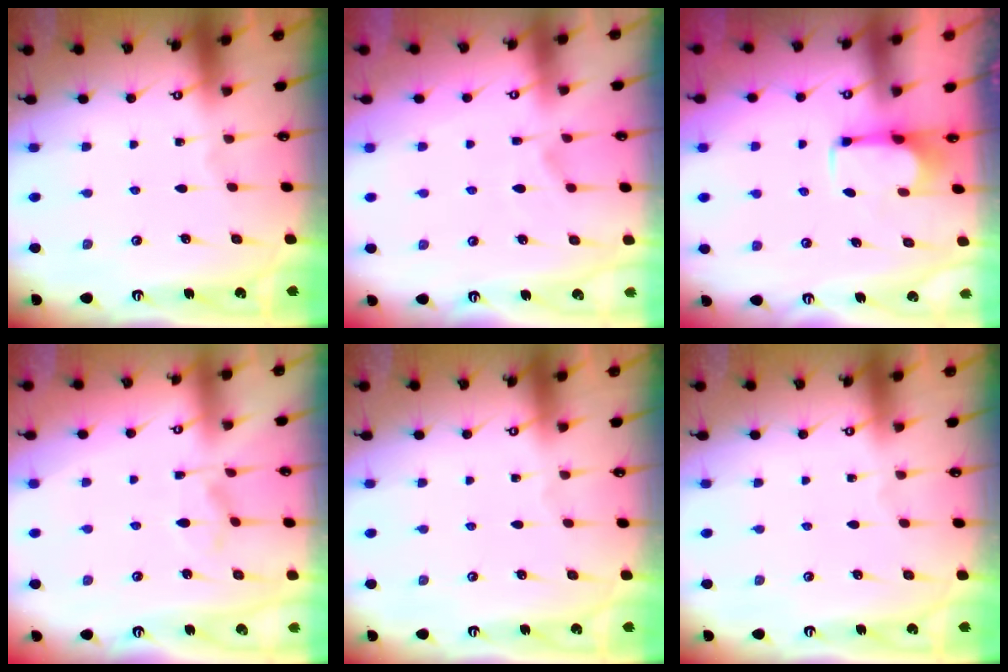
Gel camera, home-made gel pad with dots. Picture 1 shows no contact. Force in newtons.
{"total": 2.1, "press": 1.8, "slide": 1.2}
{"total": 2.8, "press": 2.7, "slide": 0.9}
{"total": 6.3, "press": 6.2, "slide": 1.2}
{"total": 0.0}
{"total": 0.0}